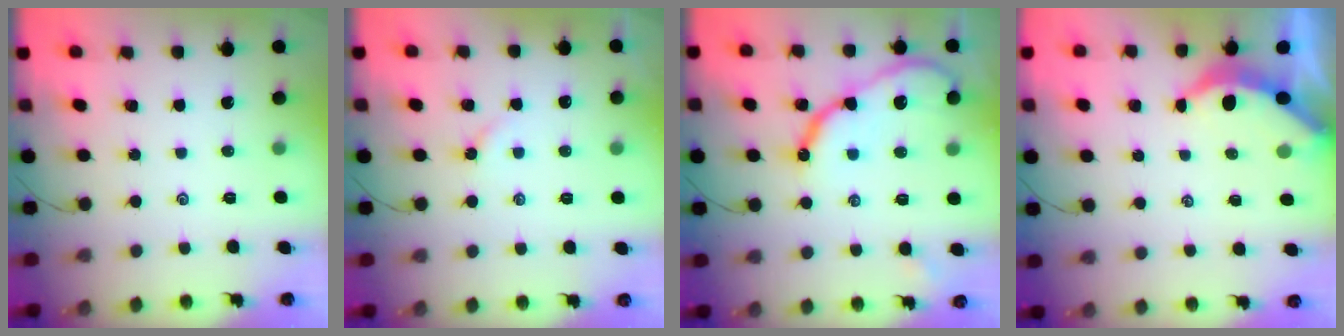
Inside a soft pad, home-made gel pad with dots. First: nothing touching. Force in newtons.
{"total": 2.3, "press": 2.3, "slide": 0.5}
{"total": 12.1, "press": 12.1, "slide": 1.1}
{"total": 3.8, "press": 3.8, "slide": 0.4}